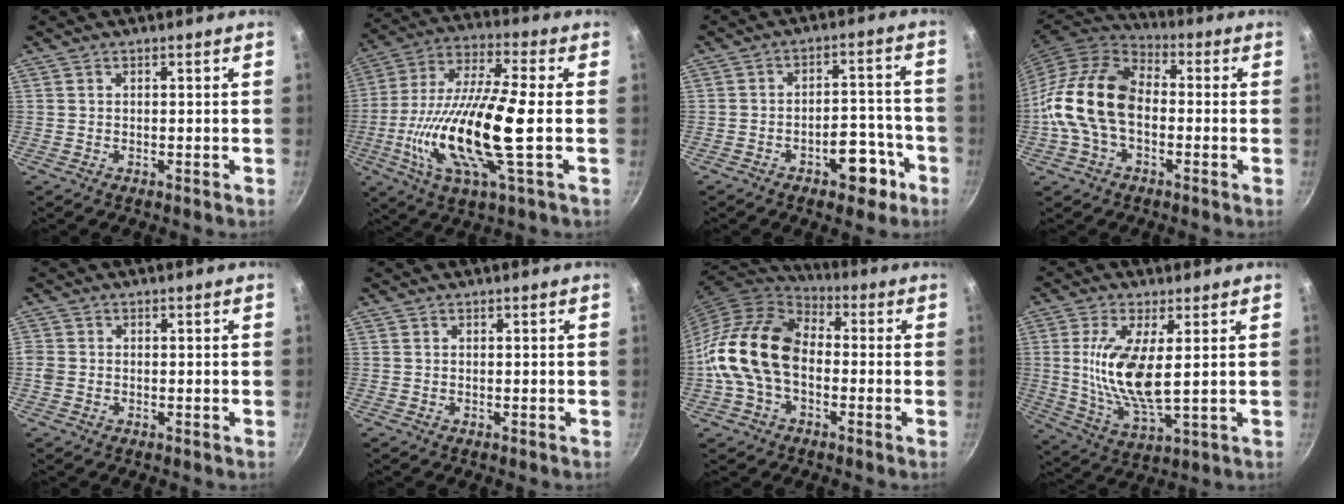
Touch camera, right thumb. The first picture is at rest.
{"total": 20.1, "force": [-3.3, 4.9, 19.2], "torque": [-0.378, 0.018, -0.071]}
{"total": 8.8, "force": [-4.7, 4.7, 5.8], "torque": [-0.047, 0.046, -0.053]}
{"total": 16.3, "force": [-1.9, 10.6, 12.2], "torque": [-0.210, 0.035, -0.052]}
{"total": 2.1, "force": [-0.4, 1.8, 0.9], "torque": [-0.016, 0.004, -0.010]}
{"total": 0.0}
{"total": 16.1, "force": [-1.9, 11.0, 11.5], "torque": [-0.193, 0.037, -0.052]}
{"total": 13.0, "force": [1.9, 4.7, 11.9], "torque": [-0.240, -0.017, 0.040]}